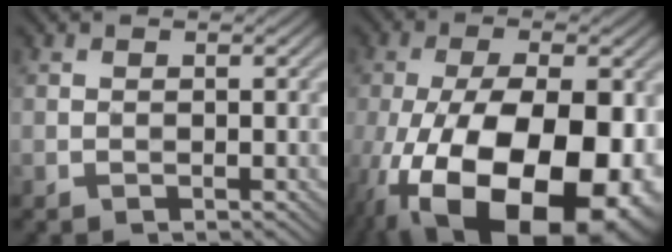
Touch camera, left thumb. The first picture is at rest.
{"total": 21.0, "force": [-8.6, 10.2, 16.3], "torque": [-0.267, -0.048, -0.111]}